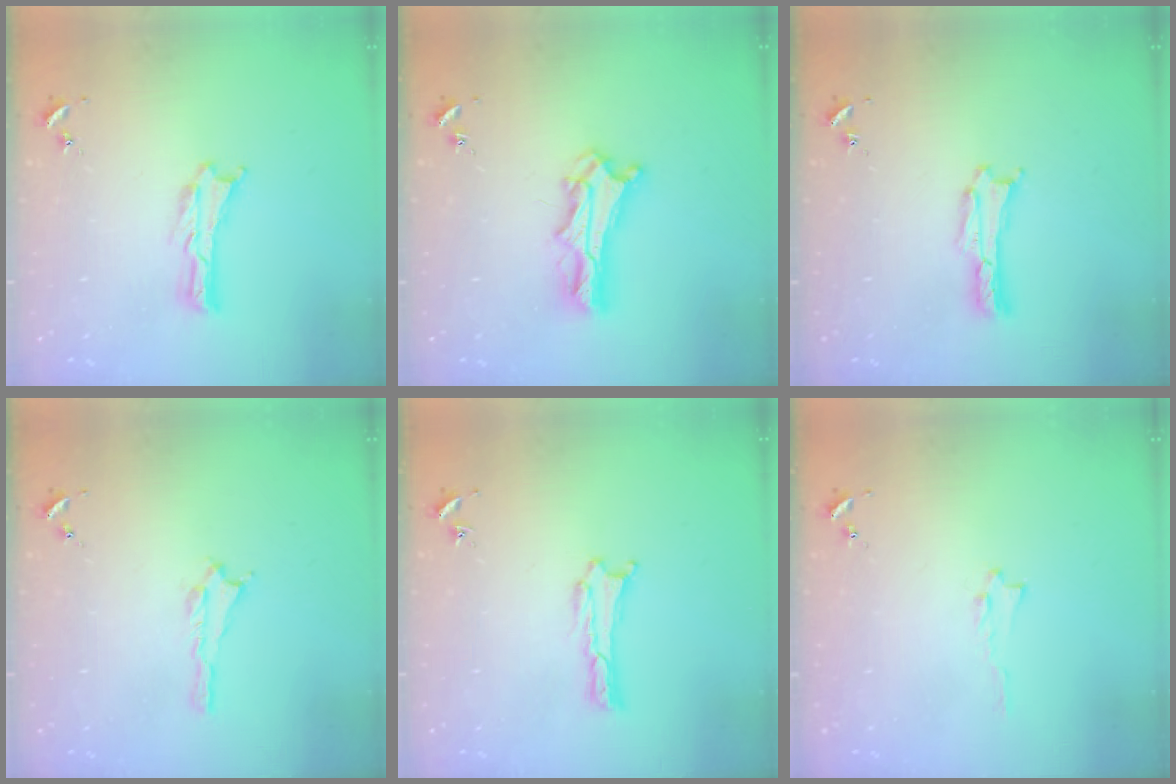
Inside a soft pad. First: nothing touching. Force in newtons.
{"total": 6.8, "press": 6.8, "slide": 0.6}
{"total": 0.0}
{"total": 0.6, "press": 0.6, "slide": 0.2}
{"total": 0.0}
{"total": 0.6, "press": 0.6, "slide": 0.1}